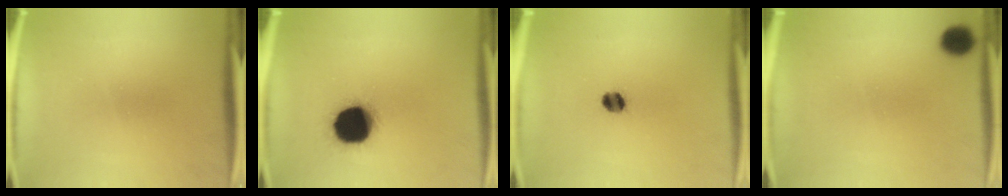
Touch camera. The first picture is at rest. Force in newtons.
{"total": 18.5}
{"total": 3.8}
{"total": 4.0}